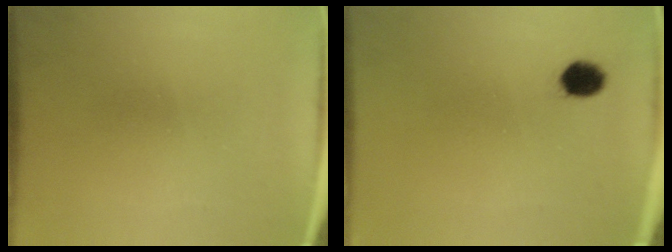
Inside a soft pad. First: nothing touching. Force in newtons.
{"total": 3.7}